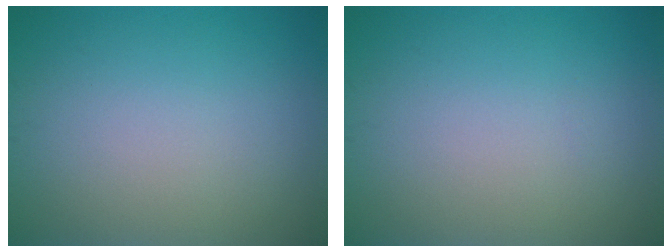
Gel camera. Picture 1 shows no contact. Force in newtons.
{"total": 0.0}